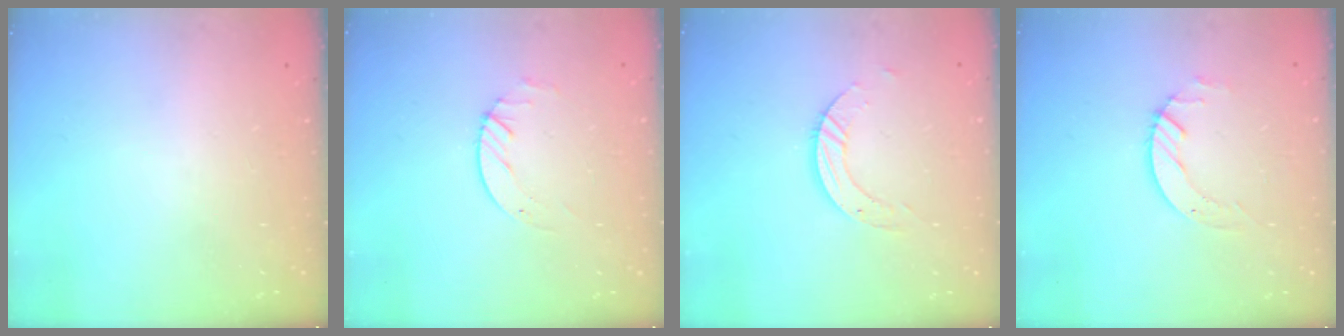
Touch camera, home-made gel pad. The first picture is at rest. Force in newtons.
{"total": 2.0, "press": 2.0, "slide": 0.2}
{"total": 4.5, "press": 4.5, "slide": 0.1}
{"total": 4.5, "press": 4.5, "slide": 0.4}